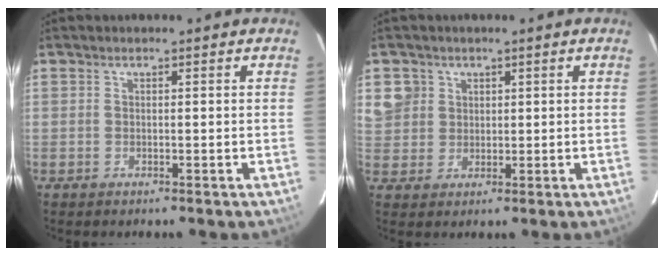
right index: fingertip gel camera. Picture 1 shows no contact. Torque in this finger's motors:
{"motor_torque": [0.38, 0.31, 0.01, 0.00]}